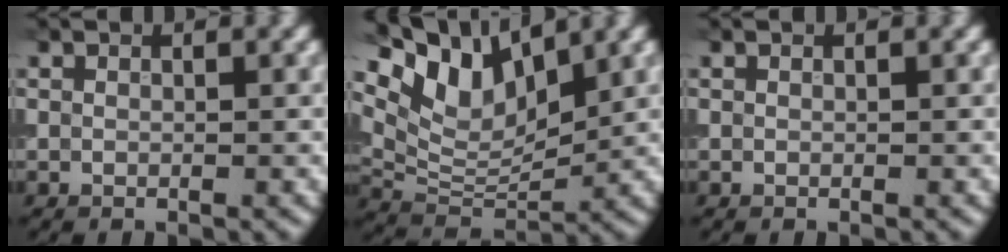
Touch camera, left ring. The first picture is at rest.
{"total": 8.0, "force": [5.2, 3.5, 5.0], "torque": [-0.096, 0.007, 0.095]}
{"total": 0.0}